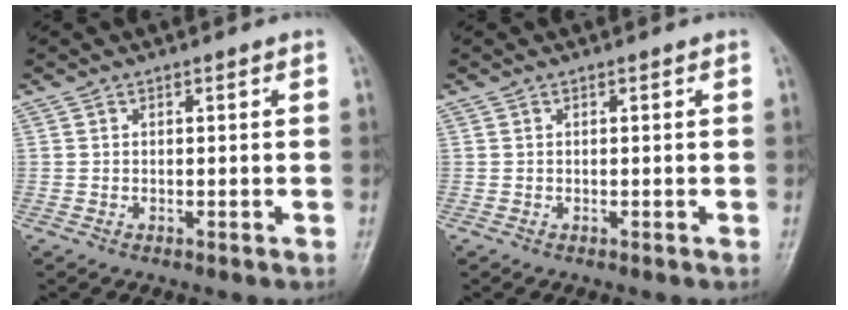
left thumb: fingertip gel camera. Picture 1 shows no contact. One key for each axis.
{"total": 0.0}